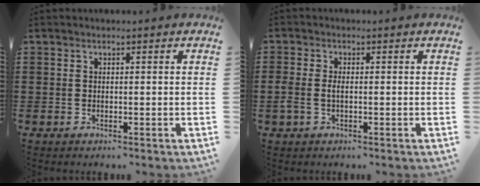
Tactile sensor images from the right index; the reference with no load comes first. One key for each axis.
{"total": 1.7, "fx": -0.4, "fy": 0.8, "fz": 1.4, "tx": -0.034, "ty": -0.001, "tz": -0.011}